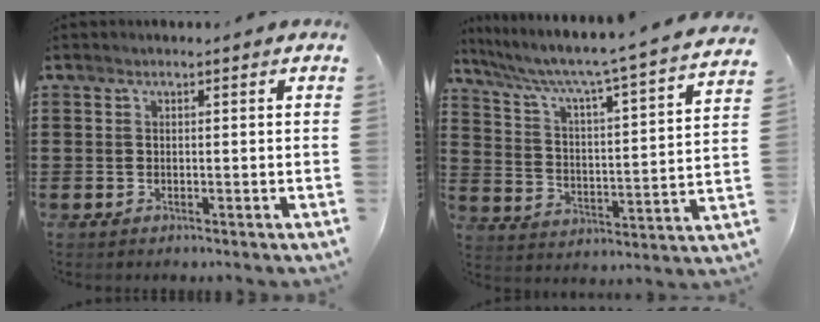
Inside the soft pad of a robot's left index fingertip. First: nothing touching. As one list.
[{"total": 4.9, "force": [4.1, -0.4, 2.5], "torque": [-0.071, -0.047, 0.056]}]